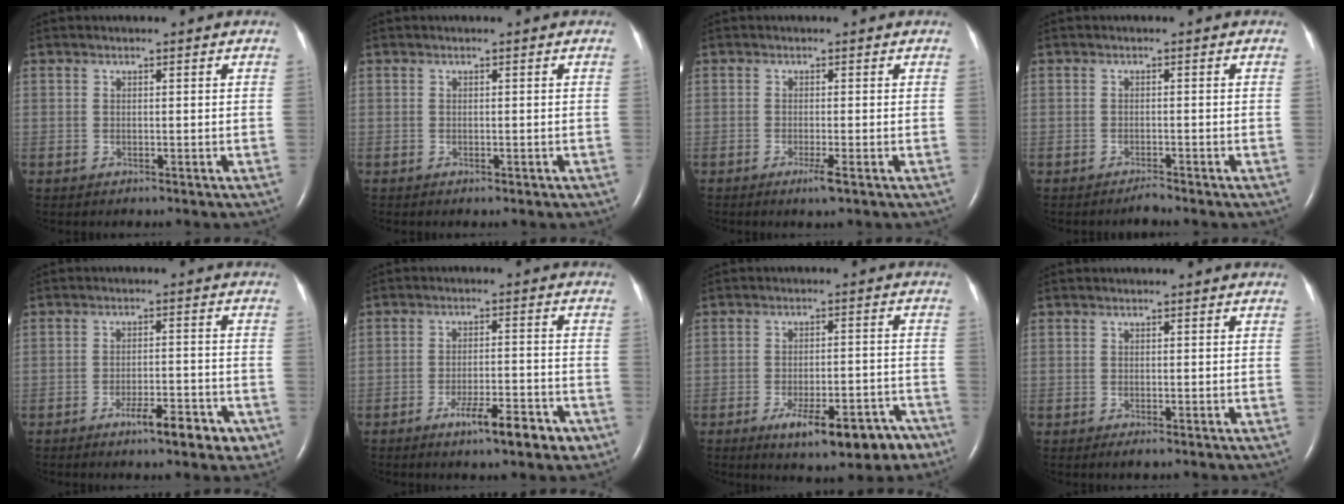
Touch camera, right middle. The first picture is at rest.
{"total": 0.5, "force": [-0.3, 0.2, 0.3], "torque": [-0.009, -0.001, -0.001]}
{"total": 1.8, "force": [-1.0, -0.2, 1.5], "torque": [-0.030, -0.006, -0.017]}
{"total": 1.2, "force": [-1.1, -0.2, 0.2], "torque": [-0.004, -0.003, -0.017]}
{"total": 6.5, "force": [-4.0, 1.5, 5.0], "torque": [-0.071, 0.002, -0.054]}
{"total": 7.3, "force": [-4.5, 1.3, 5.6], "torque": [-0.090, -0.002, -0.065]}
{"total": 11.3, "force": [-7.4, 3.5, 7.7], "torque": [-0.106, 0.008, -0.100]}
{"total": 1.0, "force": [-0.6, 0.1, 0.7], "torque": [-0.014, -0.003, -0.010]}